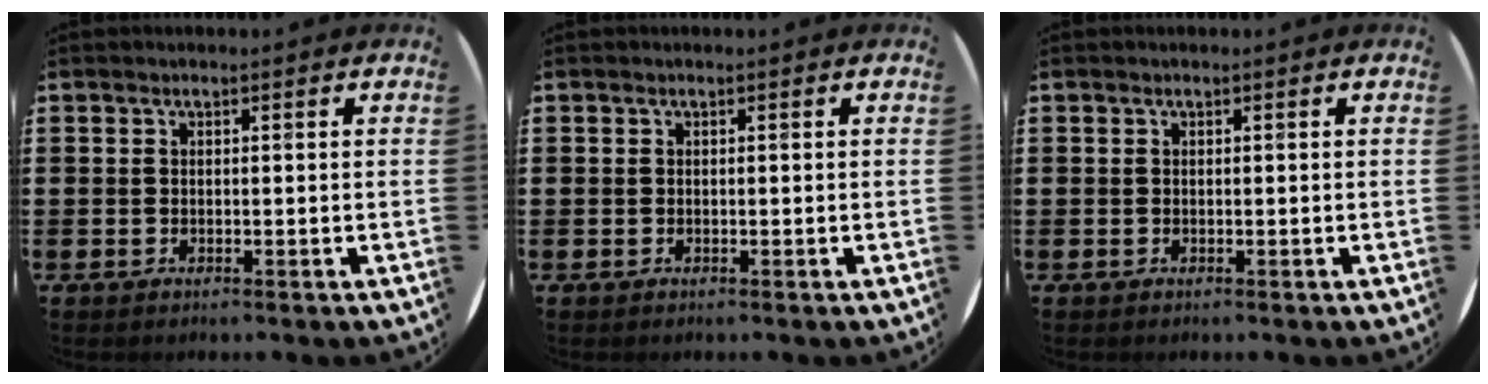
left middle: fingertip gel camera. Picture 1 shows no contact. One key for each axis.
{"total": 0.0}
{"total": 0.0}